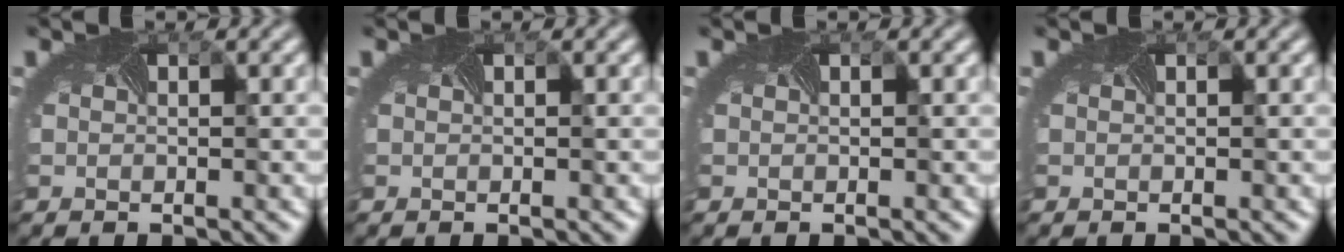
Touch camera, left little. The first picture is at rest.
{"total": 0.0}
{"total": 0.0}
{"total": 0.0}